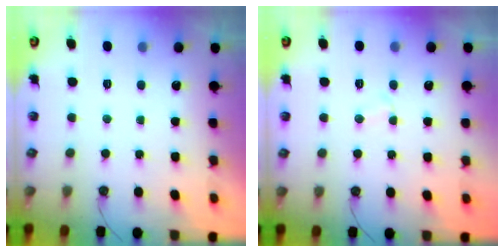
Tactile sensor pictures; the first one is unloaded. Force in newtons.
{"total": 2.3, "press": 2.3, "slide": 0.3}